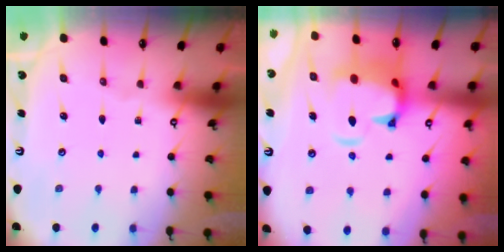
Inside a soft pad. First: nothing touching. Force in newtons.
{"total": 5.7, "press": 5.4, "slide": 1.9}